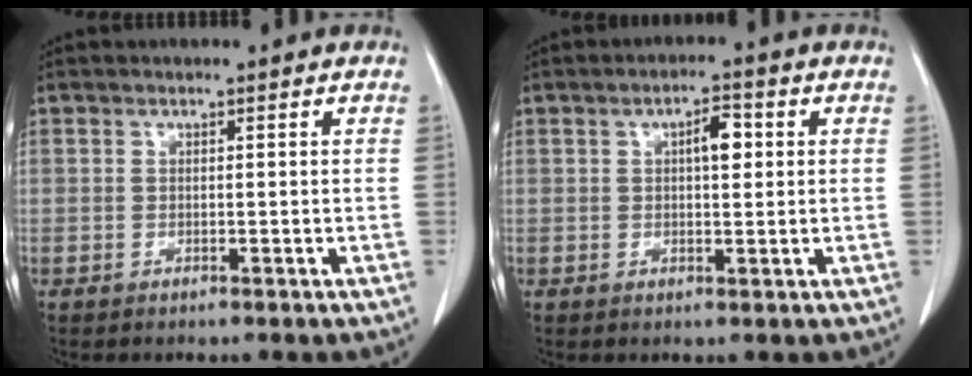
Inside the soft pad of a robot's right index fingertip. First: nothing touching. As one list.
[{"total": 3.9, "force": [0.9, 1.4, 3.5], "torque": [-0.058, 0.008, 0.013]}]